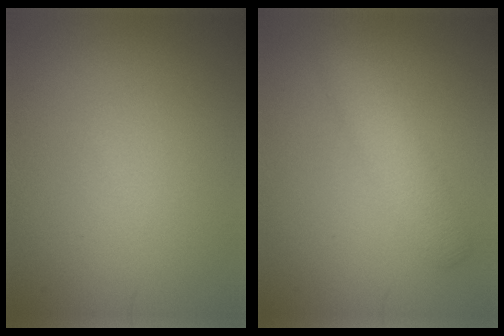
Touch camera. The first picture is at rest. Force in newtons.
{"total": 2.9, "press": 2.9, "slide": 0.1}